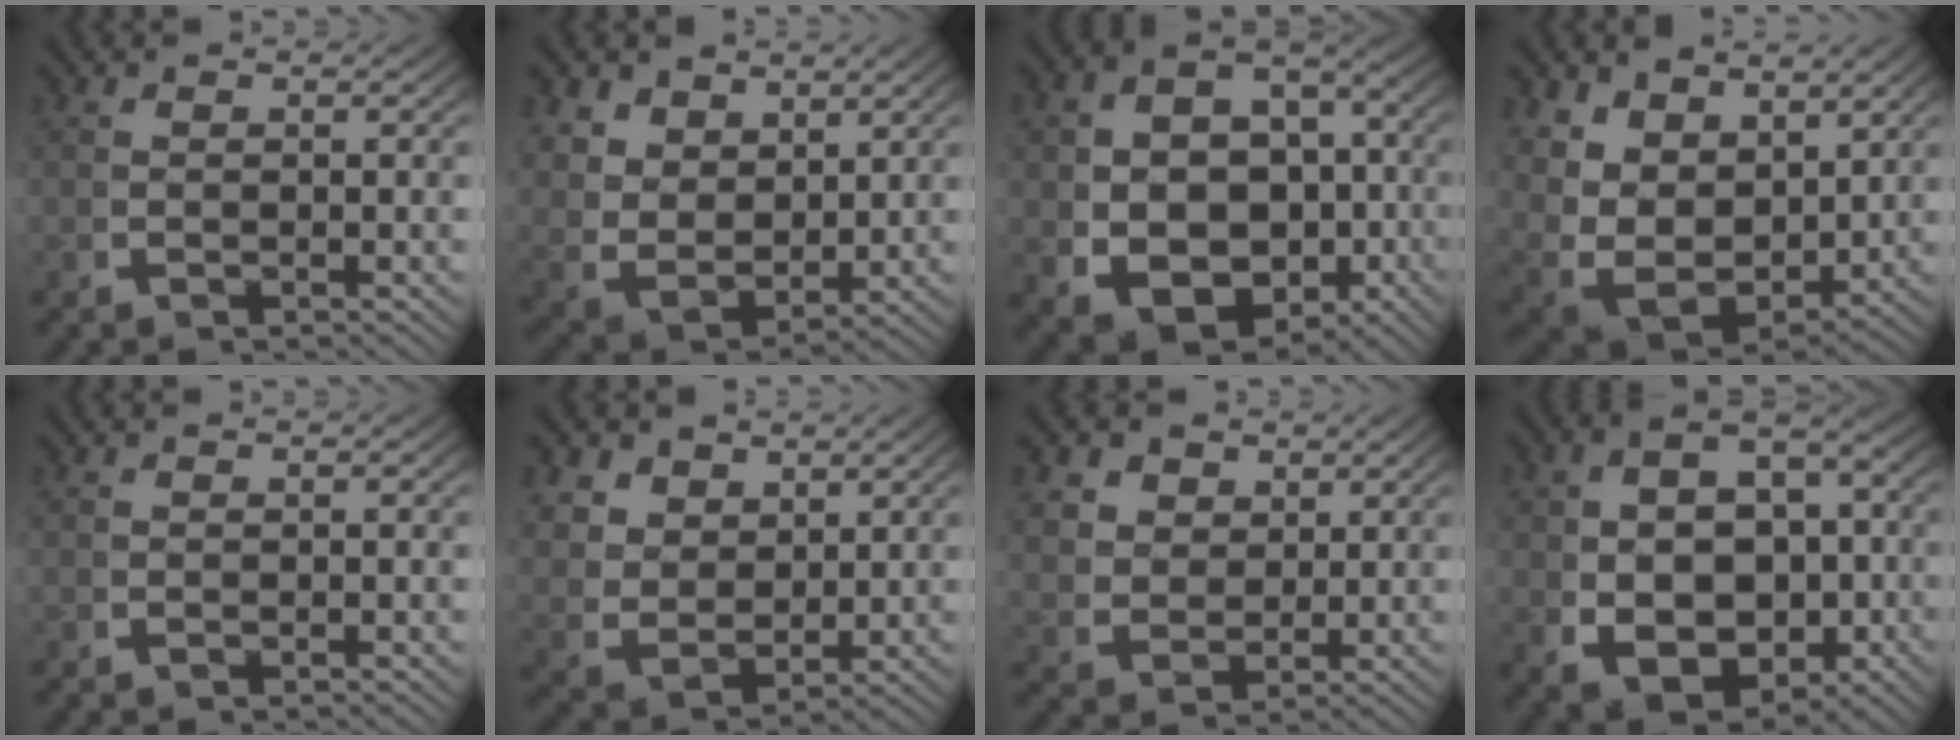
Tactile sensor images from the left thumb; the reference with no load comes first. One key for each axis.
{"total": 7.1, "fx": 0.5, "fy": 5.4, "fz": 4.6, "tx": -0.123, "ty": -0.037, "tz": 0.023}
{"total": 12.8, "fx": -2.4, "fy": 9.7, "fz": 8.0, "tx": -0.164, "ty": -0.051, "tz": -0.019}
{"total": 9.2, "fx": -1.2, "fy": 6.5, "fz": 6.5, "tx": -0.175, "ty": -0.057, "tz": 0.002}
{"total": 0.0}
{"total": 6.3, "fx": 1.3, "fy": 4.8, "fz": 3.8, "tx": -0.098, "ty": -0.031, "tz": 0.035}
{"total": 4.7, "fx": 1.9, "fy": 3.7, "fz": 2.3, "tx": -0.053, "ty": -0.023, "tz": 0.041}
{"total": 10.3, "fx": -1.2, "fy": 7.3, "fz": 7.1, "tx": -0.137, "ty": -0.034, "tz": -0.008}